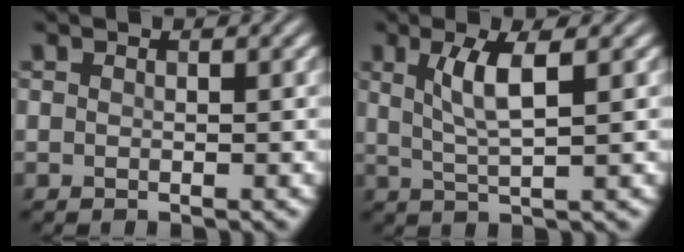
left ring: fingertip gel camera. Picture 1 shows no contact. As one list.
[{"total": 3.7, "force": [1.2, 0.7, 3.4], "torque": [-0.068, 0.000, 0.027]}]